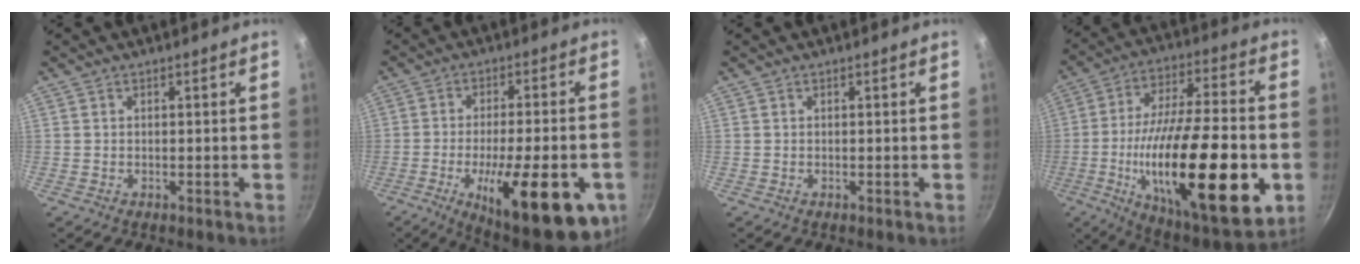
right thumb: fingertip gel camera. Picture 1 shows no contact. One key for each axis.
{"total": 22.3, "fx": -8.1, "fy": 6.8, "fz": 19.6, "tx": -0.253, "ty": 0.008, "tz": -0.111}
{"total": 0.0}
{"total": 32.7, "fx": -7.7, "fy": 11.0, "fz": 29.9, "tx": -0.468, "ty": 0.011, "tz": -0.114}